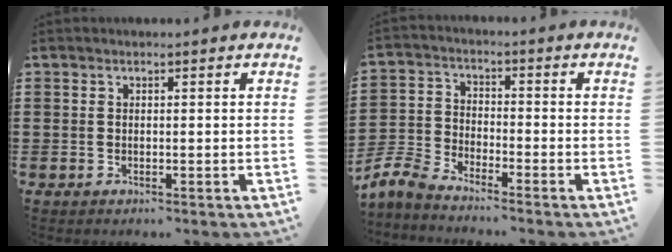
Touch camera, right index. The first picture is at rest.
{"total": 5.5, "force": [-5.3, 0.6, 1.3], "torque": [-0.058, -0.008, -0.113]}